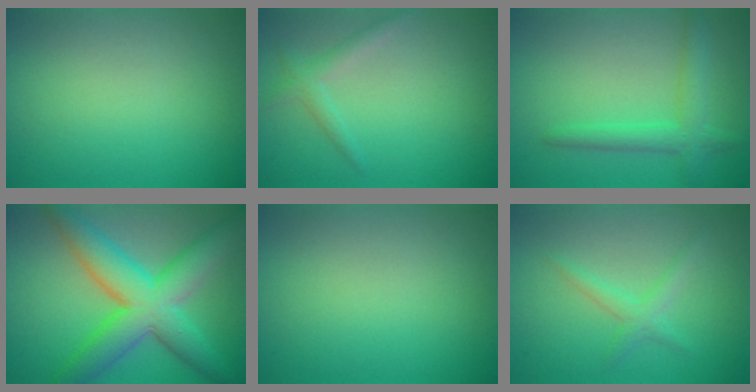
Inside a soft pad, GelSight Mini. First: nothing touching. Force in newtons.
{"total": 1.7, "press": 1.7, "slide": 0.1}
{"total": 3.2, "press": 3.1, "slide": 0.2}
{"total": 8.9, "press": 8.9, "slide": 0.3}
{"total": 0.0}
{"total": 1.8, "press": 1.8, "slide": 0.1}